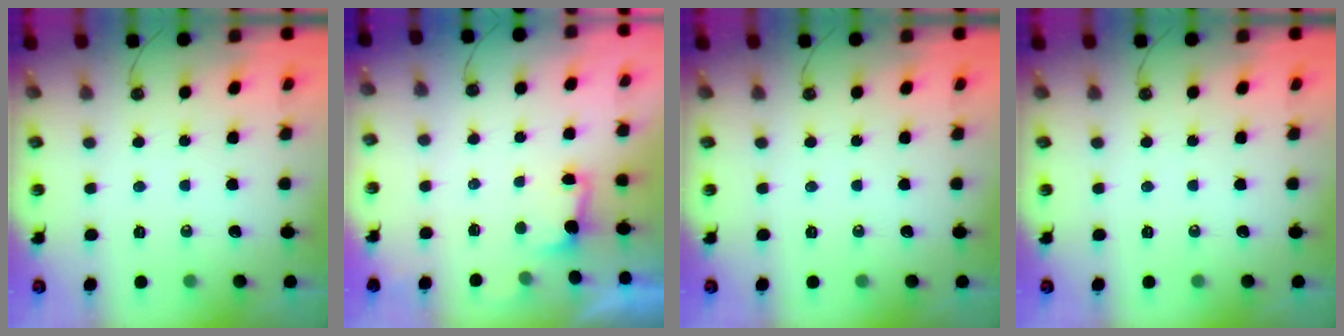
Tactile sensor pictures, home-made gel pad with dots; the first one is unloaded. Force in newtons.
{"total": 2.5, "press": 2.3, "slide": 0.8}
{"total": 0.0}
{"total": 0.0}